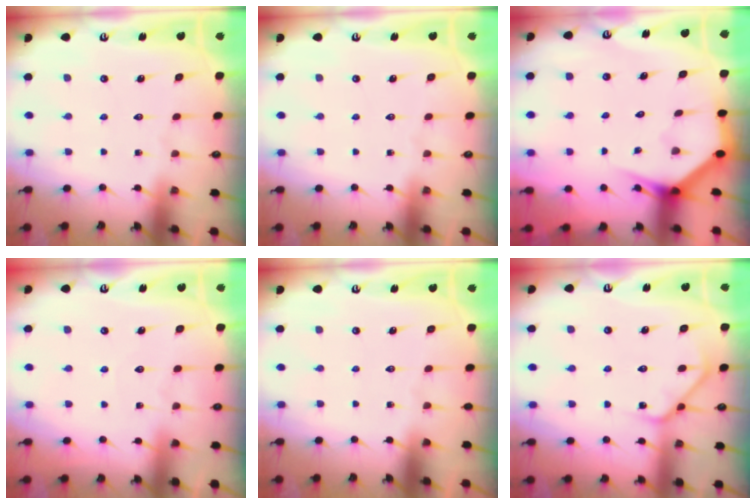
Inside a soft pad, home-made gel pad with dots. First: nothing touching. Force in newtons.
{"total": 0.0}
{"total": 3.6, "press": 3.5, "slide": 0.3}
{"total": 2.7, "press": 2.7, "slide": 0.3}
{"total": 0.0}
{"total": 4.8, "press": 4.7, "slide": 0.7}